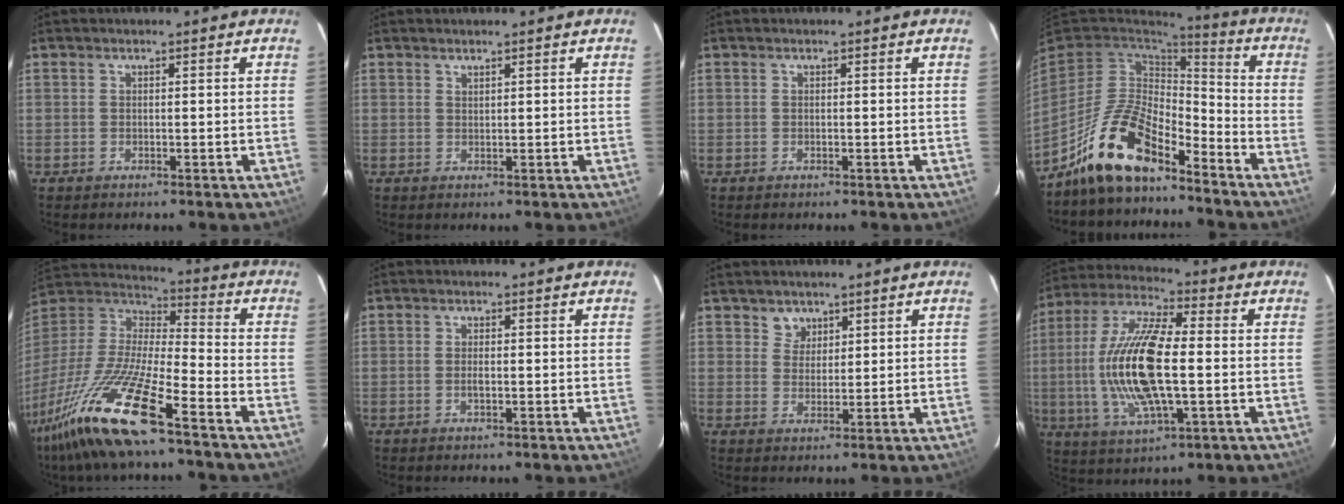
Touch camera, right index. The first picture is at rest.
{"total": 0.7, "force": [0.6, 0.0, 0.2], "torque": [-0.003, 0.000, 0.012]}
{"total": 0.0}
{"total": 15.0, "force": [-10.8, 5.5, 8.9], "torque": [-0.189, 0.001, -0.204]}
{"total": 22.9, "force": [-15.3, 3.7, 16.5], "torque": [-0.331, -0.035, -0.295]}
{"total": 1.5, "force": [-0.3, 0.6, 1.4], "torque": [-0.028, 0.001, -0.006]}
{"total": 3.2, "force": [2.1, 2.4, 0.1], "torque": [0.008, 0.008, 0.036]}
{"total": 18.1, "force": [-1.2, 5.9, 17.1], "torque": [-0.349, 0.002, -0.025]}